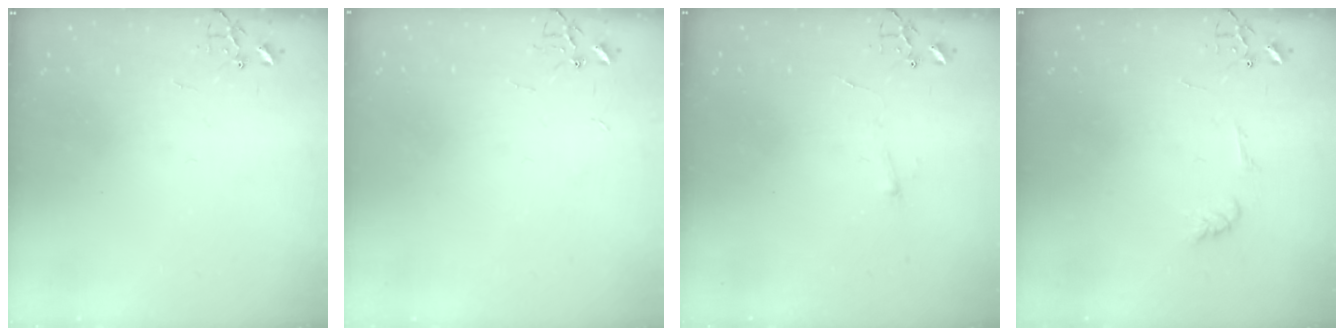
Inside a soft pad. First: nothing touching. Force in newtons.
{"total": 2.4, "press": 2.4, "slide": 0.3}
{"total": 4.1, "press": 4.0, "slide": 0.6}
{"total": 5.9, "press": 5.9, "slide": 0.6}